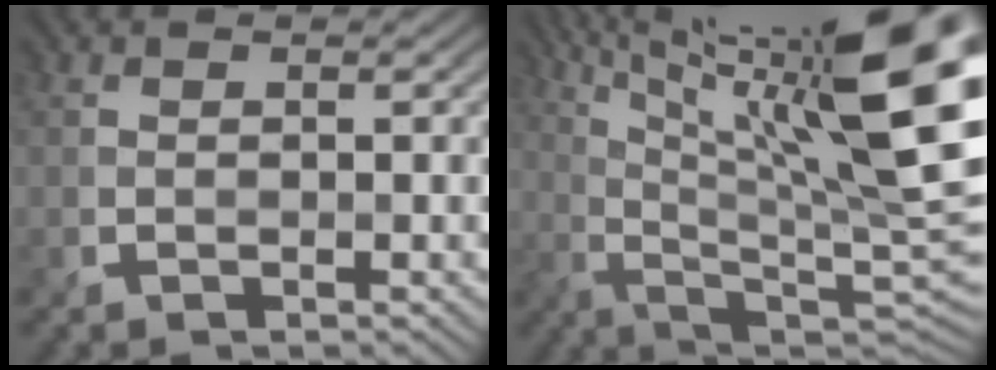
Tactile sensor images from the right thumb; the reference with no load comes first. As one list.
[{"total": 20.8, "force": [8.9, 6.0, 17.8], "torque": [-0.262, 0.024, 0.144]}]